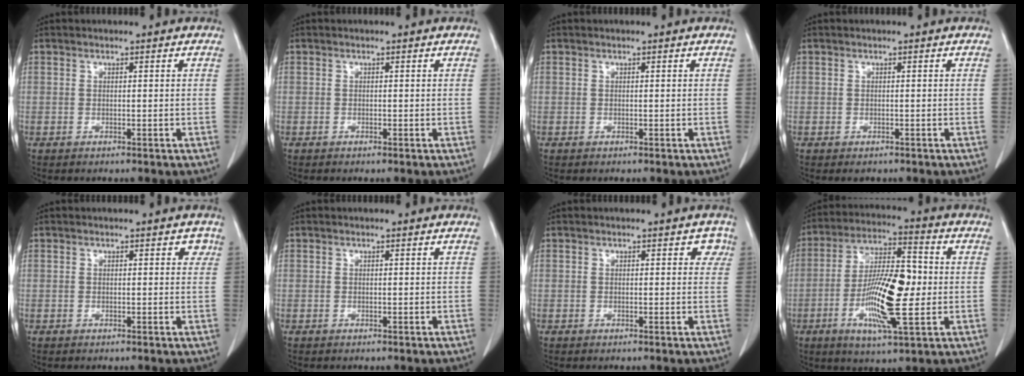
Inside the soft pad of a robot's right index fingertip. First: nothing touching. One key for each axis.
{"total": 0.0}
{"total": 0.0}
{"total": 1.0, "fx": -0.7, "fy": 0.6, "fz": 0.3, "tx": -0.003, "ty": 0.001, "tz": -0.004}
{"total": 1.3, "fx": 0.6, "fy": 0.8, "fz": 0.9, "tx": -0.003, "ty": 0.002, "tz": 0.005}
{"total": 0.0}
{"total": 1.9, "fx": 0.8, "fy": 1.3, "fz": 1.3, "tx": -0.003, "ty": 0.008, "tz": 0.004}
{"total": 14.3, "fx": -2.2, "fy": 3.0, "fz": 13.8, "tx": -0.256, "ty": 0.001, "tz": -0.039}